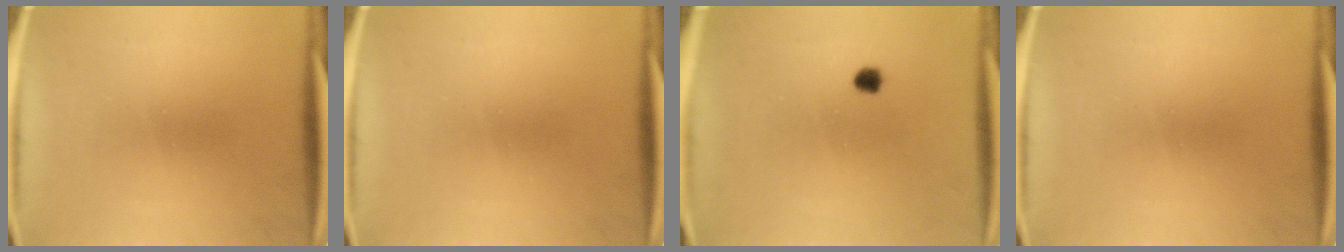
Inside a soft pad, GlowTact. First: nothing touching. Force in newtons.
{"total": 0.0}
{"total": 1.9}
{"total": 0.0}